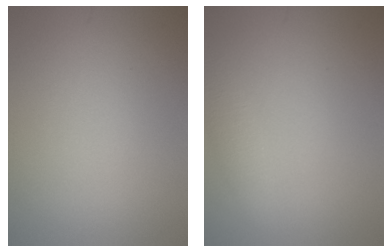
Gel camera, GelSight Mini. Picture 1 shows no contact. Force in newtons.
{"total": 2.3, "press": 2.3, "slide": 0.1}